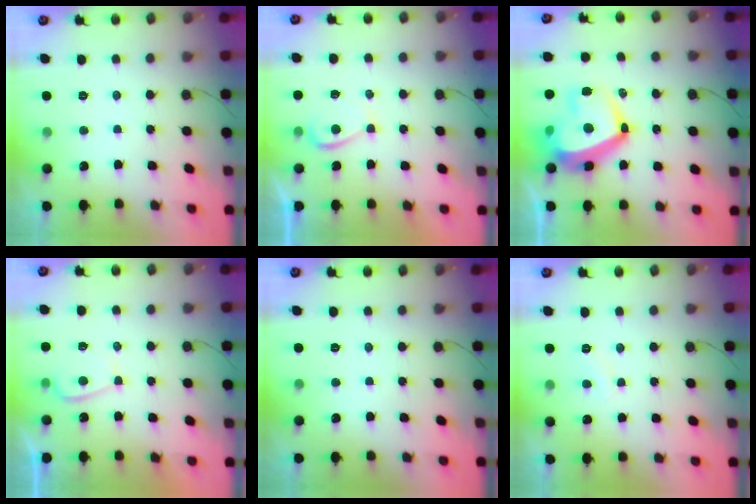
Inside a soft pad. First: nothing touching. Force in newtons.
{"total": 2.3, "press": 2.3, "slide": 0.5}
{"total": 18.9, "press": 18.8, "slide": 2.1}
{"total": 3.2, "press": 3.1, "slide": 0.8}
{"total": 0.0}
{"total": 3.1, "press": 3.0, "slide": 0.6}